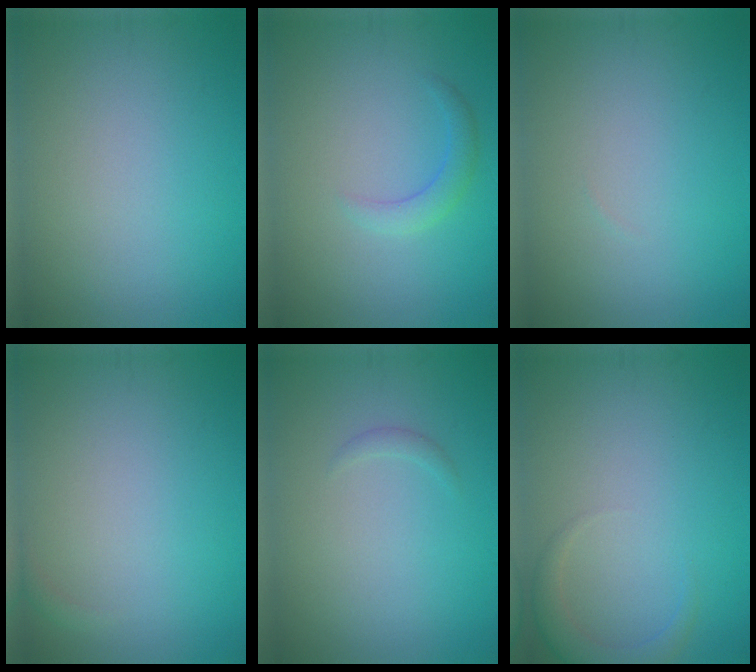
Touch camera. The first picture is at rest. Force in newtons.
{"total": 1.7, "press": 1.7, "slide": 0.1}
{"total": 0.0}
{"total": 0.6, "press": 0.6, "slide": 0.1}
{"total": 0.6, "press": 0.6, "slide": 0.1}
{"total": 2.3, "press": 2.3, "slide": 0.1}